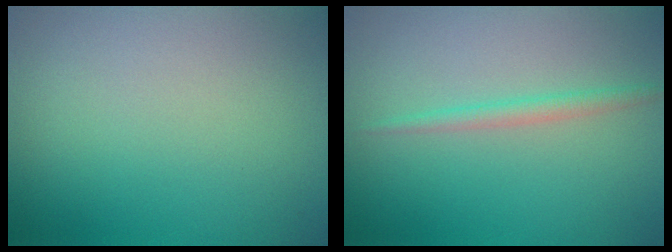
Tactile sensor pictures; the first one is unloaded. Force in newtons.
{"total": 1.5, "press": 1.5, "slide": 0.1}